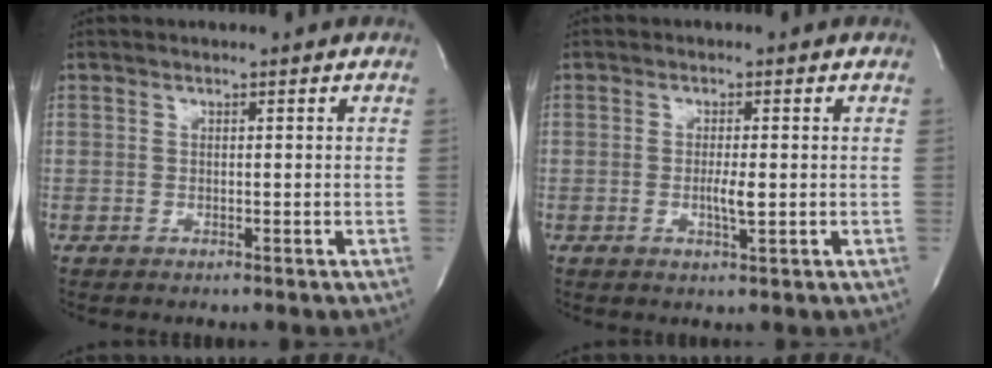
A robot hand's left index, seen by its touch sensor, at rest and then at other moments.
{"total": 2.6, "force": [-0.4, 0.3, 2.5], "torque": [-0.051, -0.005, -0.006]}